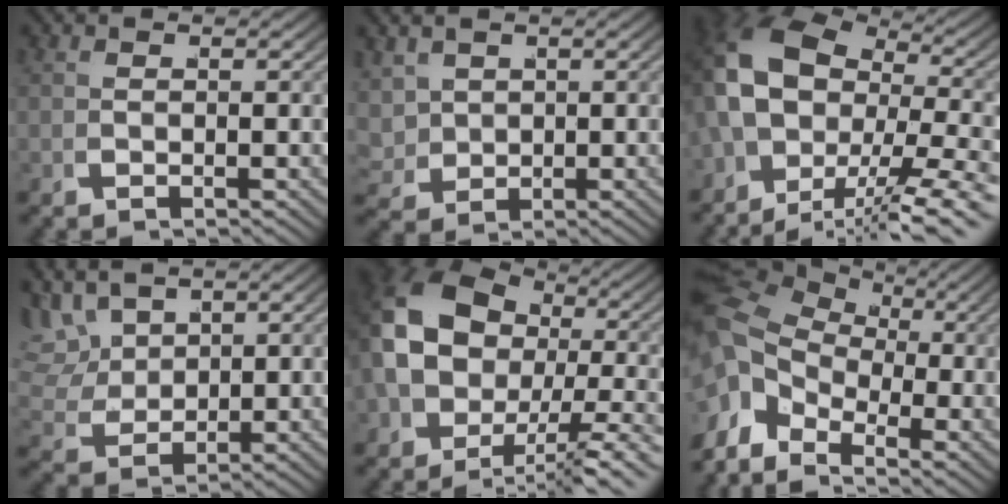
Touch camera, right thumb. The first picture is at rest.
{"total": 5.0, "force": [0.0, 3.9, 3.1], "torque": [-0.084, -0.029, 0.008]}
{"total": 10.4, "force": [-2.1, 6.9, 7.5], "torque": [-0.157, -0.022, -0.035]}
{"total": 6.4, "force": [1.4, 4.7, 4.2], "torque": [-0.089, -0.004, 0.022]}
{"total": 11.8, "force": [-2.7, 9.2, 7.0], "torque": [-0.162, -0.025, -0.036]}
{"total": 7.4, "force": [0.3, 5.1, 5.3], "torque": [-0.091, -0.001, -0.012]}